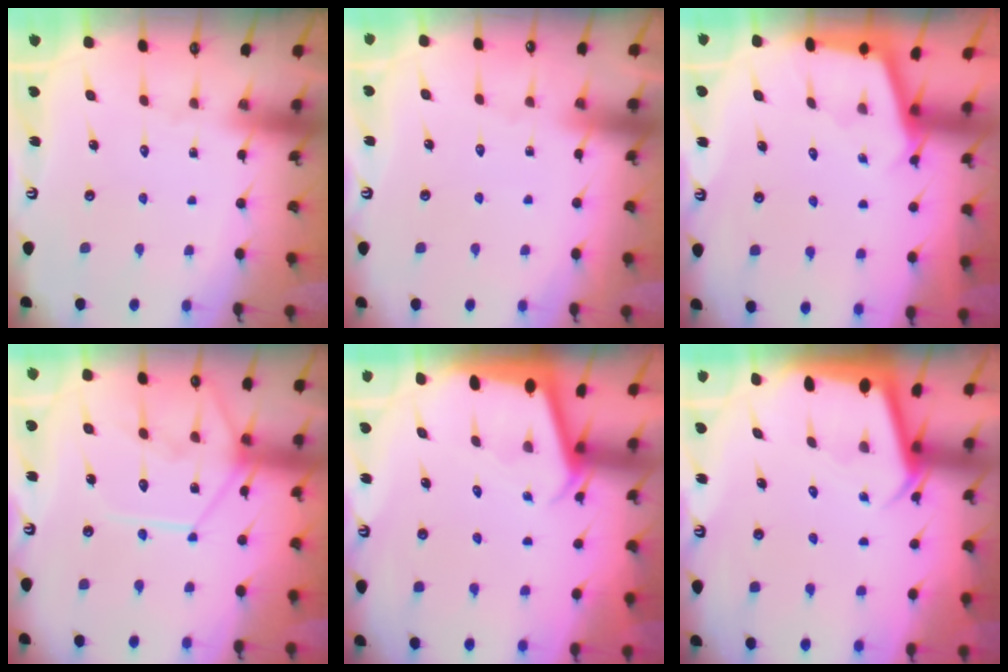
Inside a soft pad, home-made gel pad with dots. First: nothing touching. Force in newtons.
{"total": 2.6, "press": 2.5, "slide": 0.5}
{"total": 2.2, "press": 2.2, "slide": 0.1}
{"total": 13.2, "press": 13.1, "slide": 1.4}
{"total": 2.2, "press": 2.2, "slide": 0.1}
{"total": 2.7, "press": 2.7, "slide": 0.1}